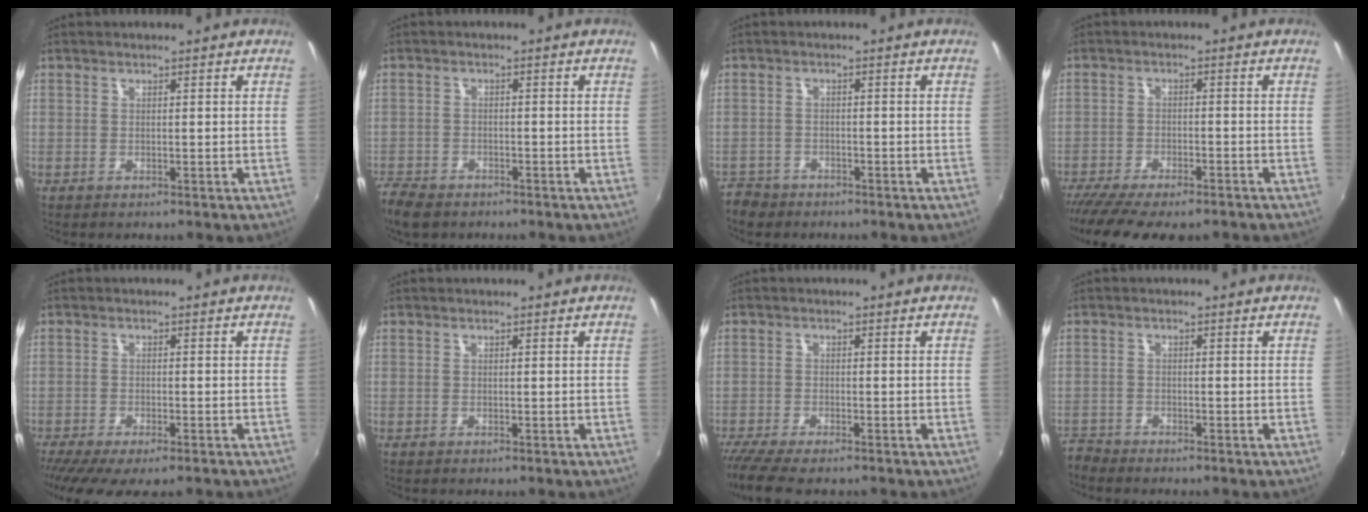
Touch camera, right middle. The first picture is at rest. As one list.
[{"total": 7.2, "force": [-5.7, 3.4, 2.8], "torque": [-0.089, -0.023, -0.109]}, {"total": 5.3, "force": [-4.1, 3.3, 0.9], "torque": [-0.043, -0.005, -0.077]}, {"total": 13.1, "force": [-10.8, 3.2, 6.8], "torque": [-0.149, -0.048, -0.172]}, {"total": 9.8, "force": [-7.5, 2.5, 5.9], "torque": [-0.130, -0.044, -0.122]}, {"total": 0.0}, {"total": 7.3, "force": [-6.1, 1.3, 3.8], "torque": [-0.094, -0.042, -0.111]}, {"total": 3.7, "force": [-3.6, 0.8, -0.1], "torque": [-0.015, -0.015, -0.077]}]